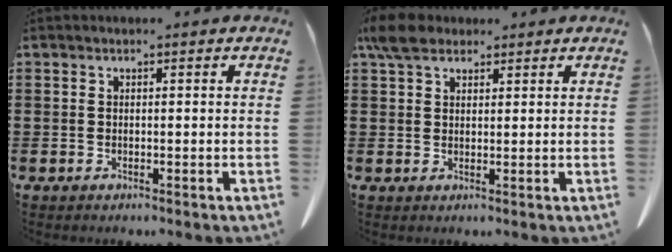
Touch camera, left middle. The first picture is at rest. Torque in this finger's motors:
{"motor_torque": [1.39, 0.75, 0.16, 0.12]}